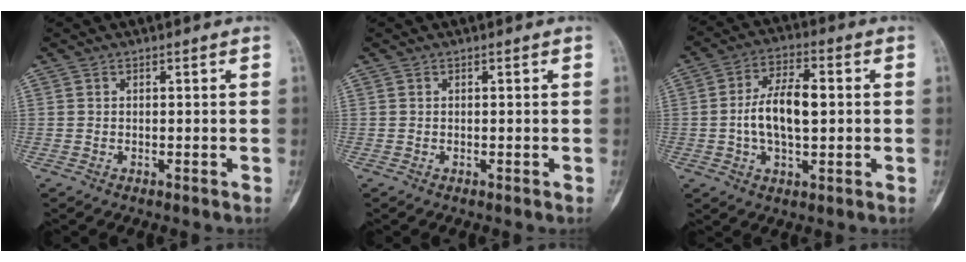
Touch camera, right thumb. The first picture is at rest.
{"total": 0.0}
{"total": 10.6, "force": [0.0, 5.3, 9.1], "torque": [-0.164, 0.013, -0.002]}